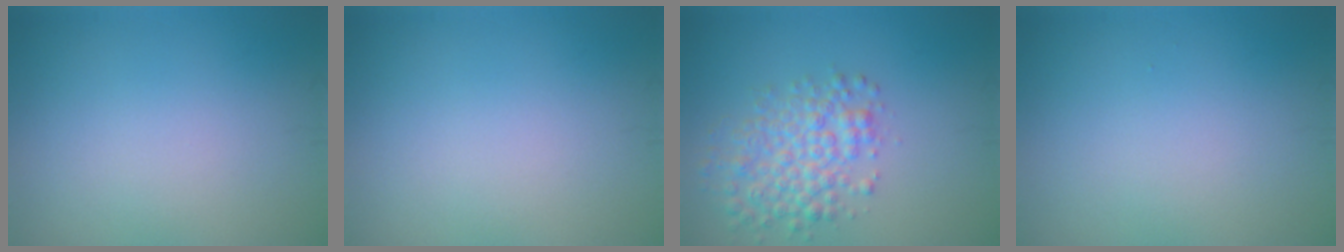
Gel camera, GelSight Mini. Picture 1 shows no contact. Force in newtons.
{"total": 0.0}
{"total": 4.3, "press": 4.3, "slide": 0.1}
{"total": 0.0}